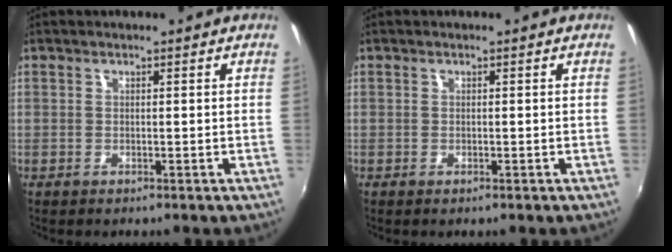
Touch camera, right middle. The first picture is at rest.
{"total": 0.0}